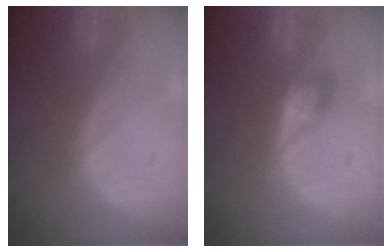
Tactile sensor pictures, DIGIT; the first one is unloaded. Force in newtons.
{"total": 2.7, "press": 2.7, "slide": 0.0}